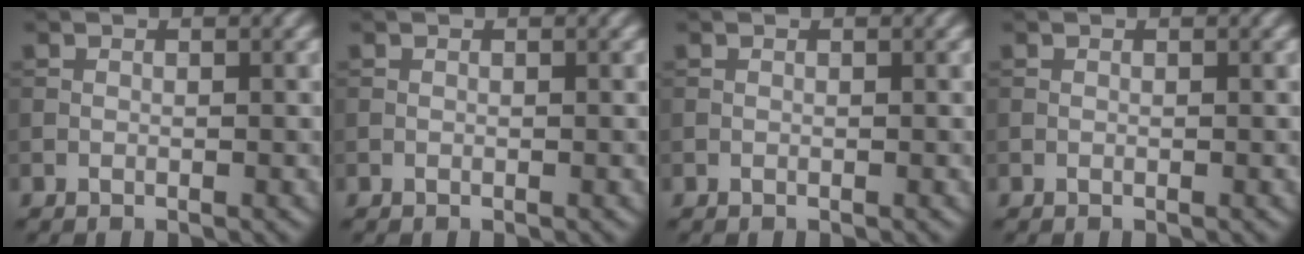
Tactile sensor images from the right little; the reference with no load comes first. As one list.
[{"total": 0.0}, {"total": 0.0}, {"total": 0.0}]